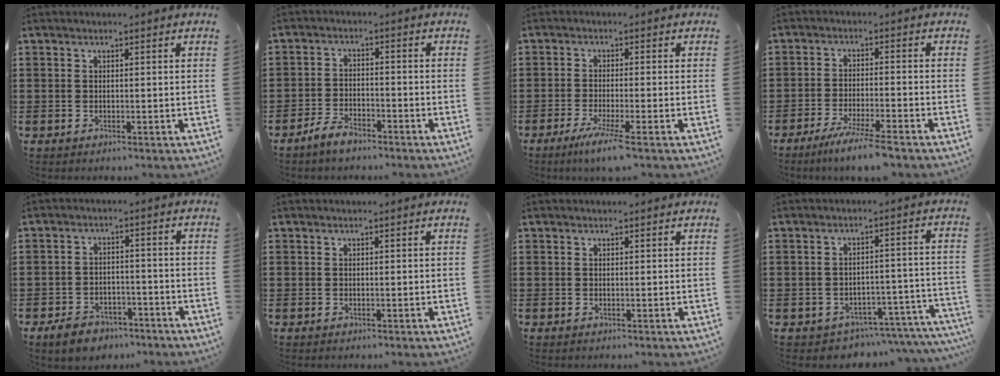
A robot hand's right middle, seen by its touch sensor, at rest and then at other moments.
{"total": 3.8, "force": [-3.2, 1.3, 1.5], "torque": [-0.042, 0.006, -0.067]}
{"total": 4.0, "force": [-2.7, -0.3, 3.0], "torque": [-0.062, -0.016, -0.050]}
{"total": 5.5, "force": [-4.6, -0.2, 2.9], "torque": [-0.059, -0.015, -0.085]}
{"total": 4.2, "force": [-3.8, 1.7, 0.8], "torque": [-0.025, 0.009, -0.078]}
{"total": 0.0}
{"total": 0.0}
{"total": 3.6, "force": [-3.5, 0.8, 0.4], "torque": [-0.015, 0.007, -0.074]}